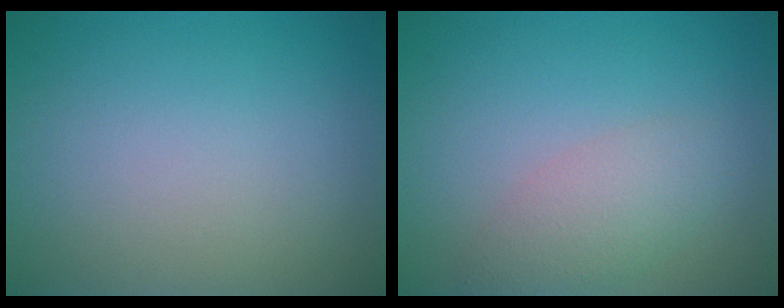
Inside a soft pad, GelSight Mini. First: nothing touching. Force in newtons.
{"total": 2.9, "press": 2.9, "slide": 0.2}